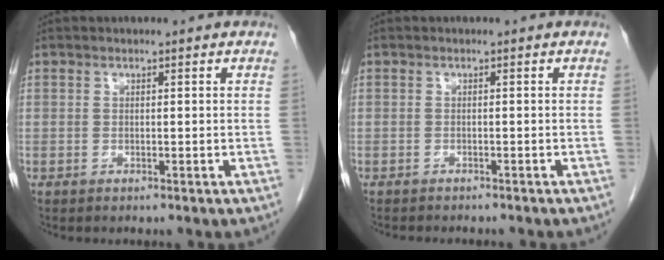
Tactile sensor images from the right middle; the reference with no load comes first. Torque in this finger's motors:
{"motor_torque": [0.06, -0.02, 0.01, 0.01]}